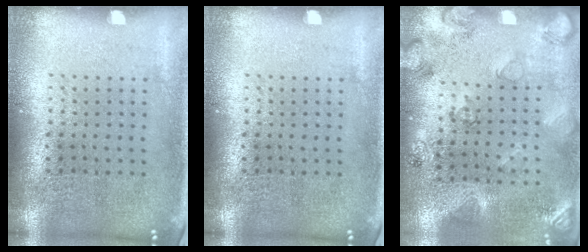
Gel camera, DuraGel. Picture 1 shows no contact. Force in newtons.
{"total": 0.0}
{"total": 2.5, "press": 2.0, "slide": 1.5}